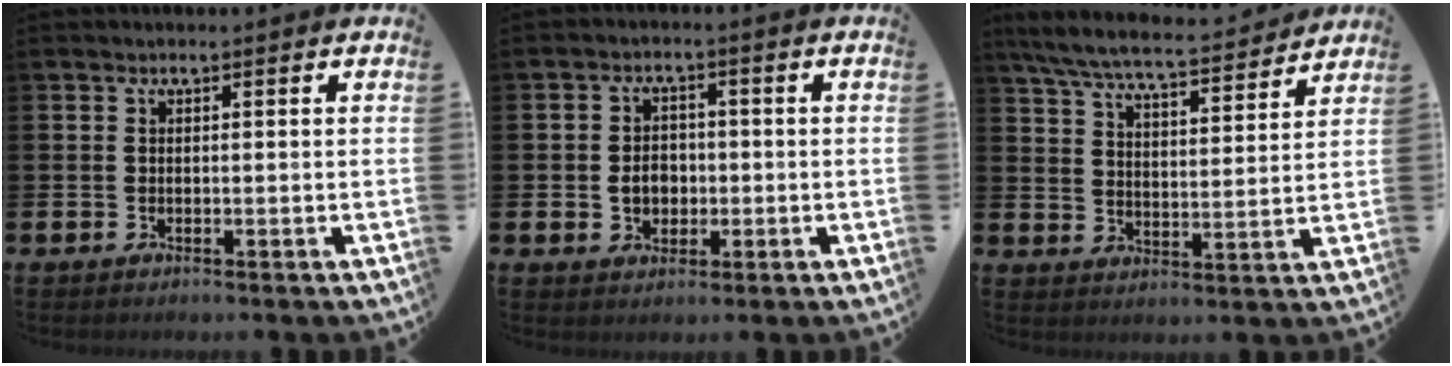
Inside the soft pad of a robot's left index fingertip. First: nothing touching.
{"total": 3.5, "force": [-0.6, 2.9, 2.0], "torque": [-0.022, -0.002, -0.020]}
{"total": 7.5, "force": [7.0, 0.9, 2.6], "torque": [-0.083, -0.043, 0.121]}